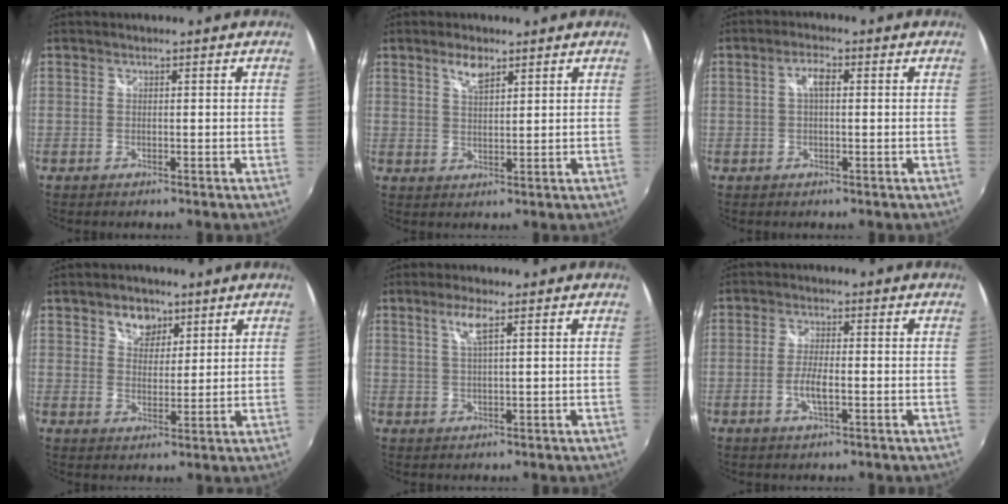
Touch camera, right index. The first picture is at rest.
{"total": 3.9, "force": [2.6, 1.4, 2.5], "torque": [-0.043, 0.005, 0.048]}
{"total": 2.9, "force": [0.5, 1.0, 2.7], "torque": [-0.052, 0.010, 0.008]}
{"total": 5.4, "force": [3.3, 3.7, 2.1], "torque": [-0.023, 0.008, 0.057]}
{"total": 3.6, "force": [1.8, 0.2, 3.1], "torque": [-0.061, 0.003, 0.035]}
{"total": 4.2, "force": [-1.3, 1.1, 3.8], "torque": [-0.080, -0.002, -0.024]}